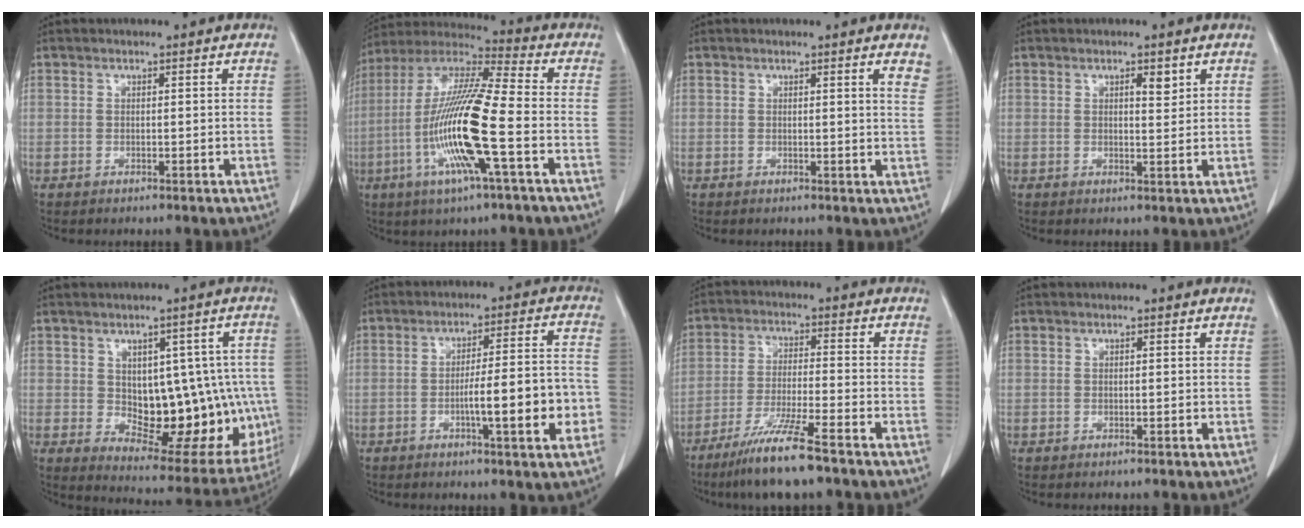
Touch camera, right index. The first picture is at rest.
{"total": 17.3, "force": [-4.7, 0.8, 16.6], "torque": [-0.340, -0.011, -0.096]}
{"total": 2.8, "force": [2.2, 0.0, 1.9], "torque": [-0.021, -0.011, 0.013]}
{"total": 2.1, "force": [1.2, 0.6, 1.7], "torque": [-0.025, -0.005, 0.017]}
{"total": 17.2, "force": [-1.0, 8.7, 14.8], "torque": [-0.161, 0.013, 0.016]}
{"total": 11.3, "force": [-3.3, 0.9, 10.8], "torque": [-0.158, 0.011, -0.047]}
{"total": 9.7, "force": [-6.9, -0.1, 6.8], "torque": [-0.132, -0.030, -0.128]}
{"total": 0.0}